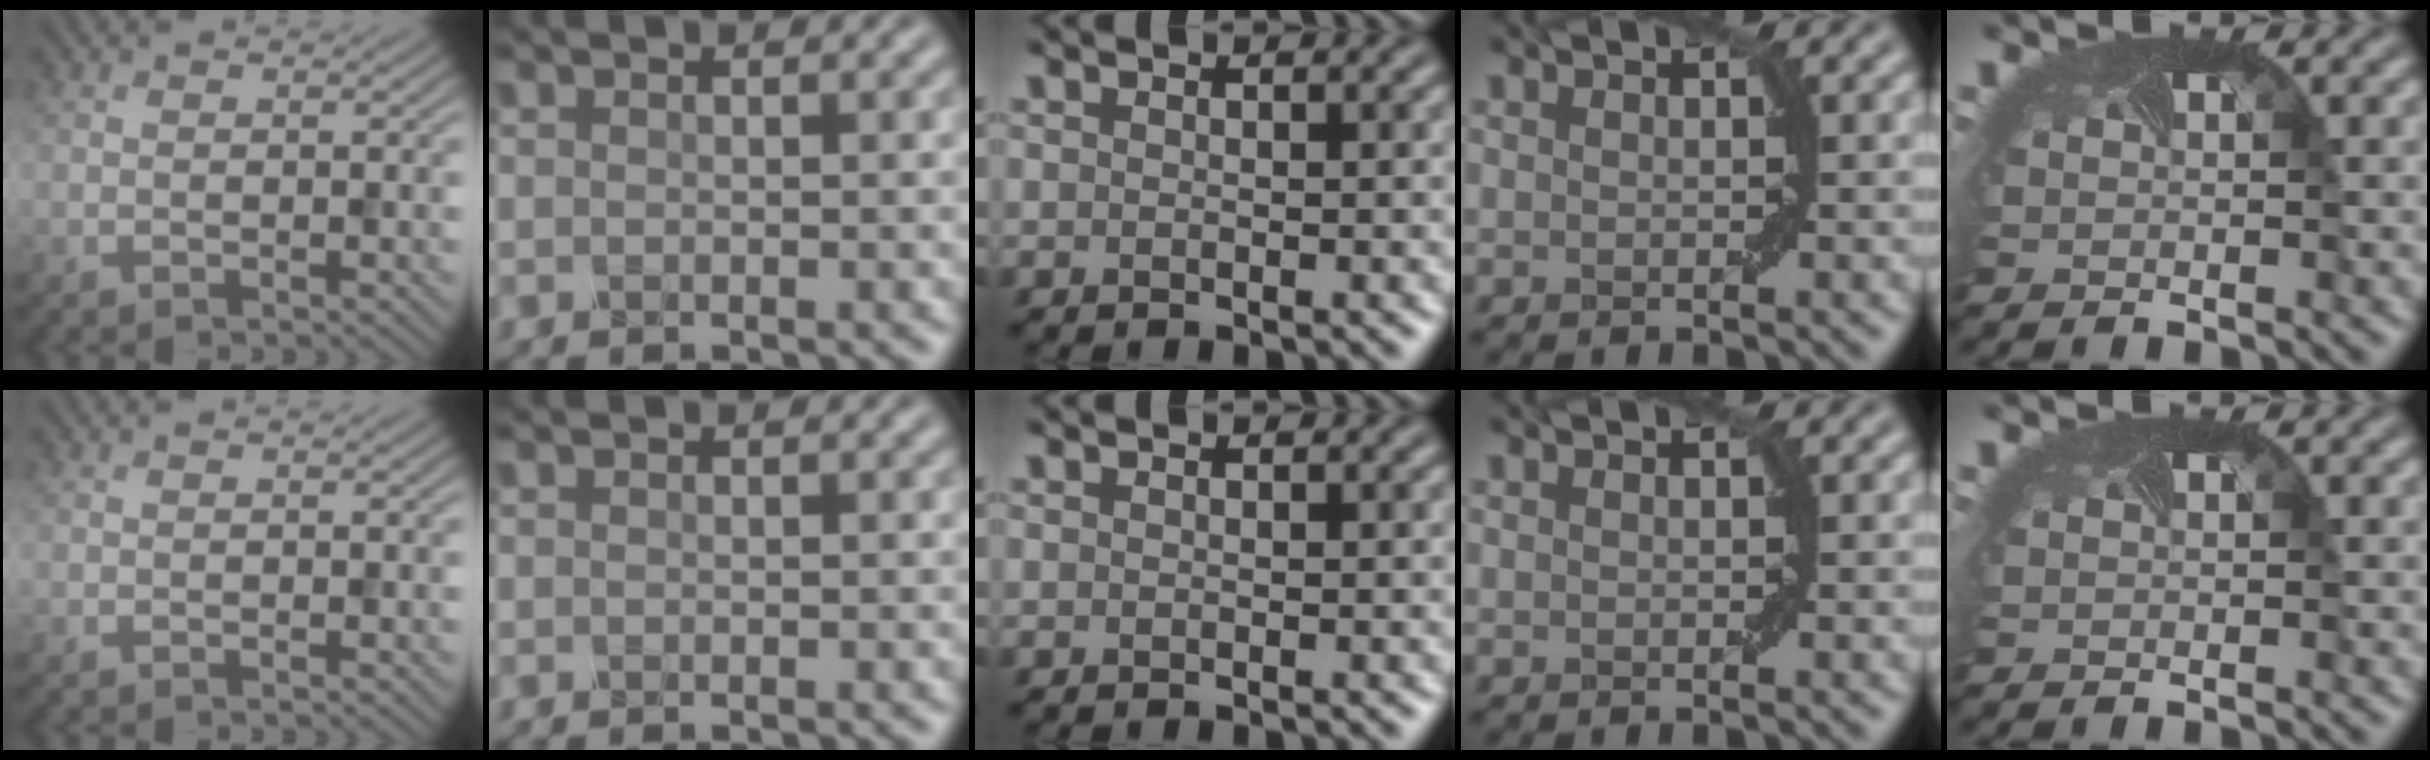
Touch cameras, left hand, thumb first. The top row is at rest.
{}